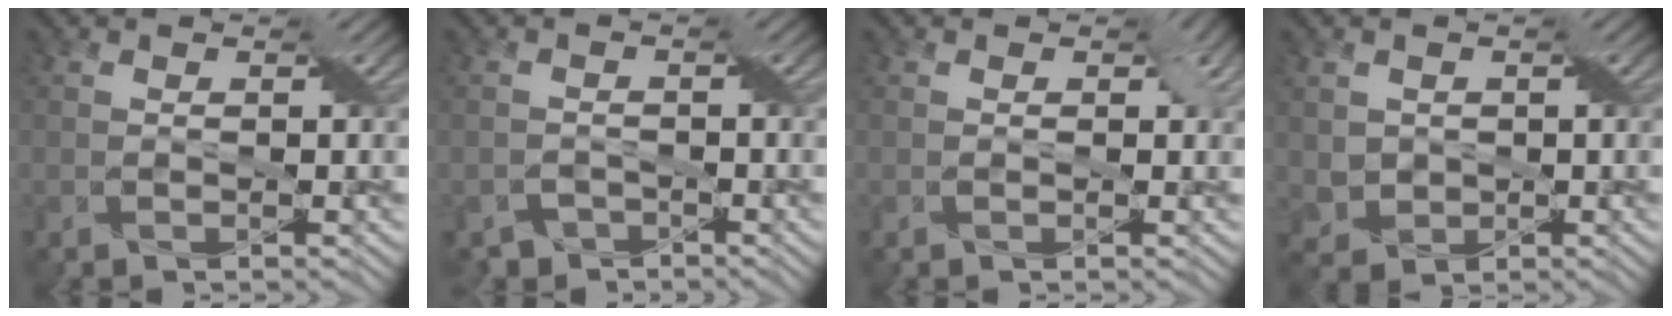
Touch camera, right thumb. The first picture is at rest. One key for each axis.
{"total": 2.5, "fx": -2.2, "fy": 1.2, "fz": 0.2, "tx": -0.001, "ty": -0.004, "tz": -0.040}
{"total": 1.5, "fx": 0.2, "fy": 1.2, "fz": 0.8, "tx": -0.017, "ty": -0.002, "tz": 0.001}
{"total": 2.6, "fx": 0.5, "fy": 2.5, "fz": 0.6, "tx": -0.029, "ty": -0.008, "tz": 0.010}